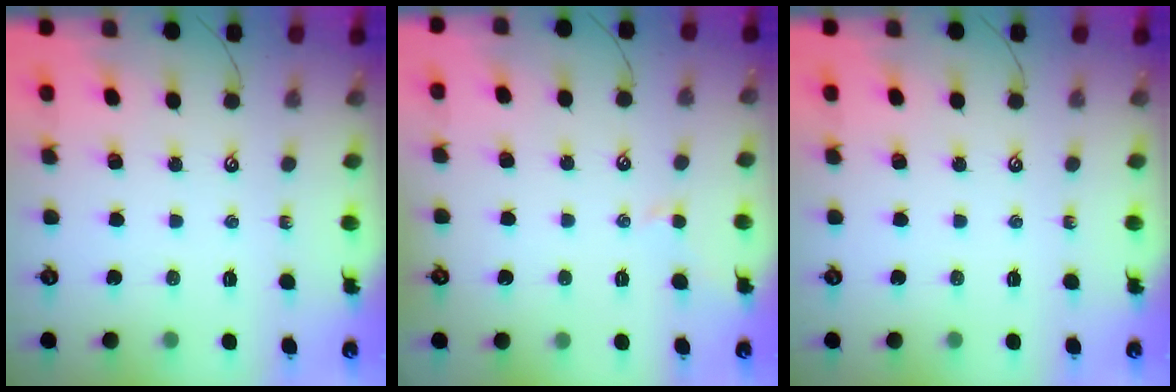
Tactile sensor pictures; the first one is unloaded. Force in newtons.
{"total": 1.3, "press": 1.2, "slide": 0.4}
{"total": 0.0}